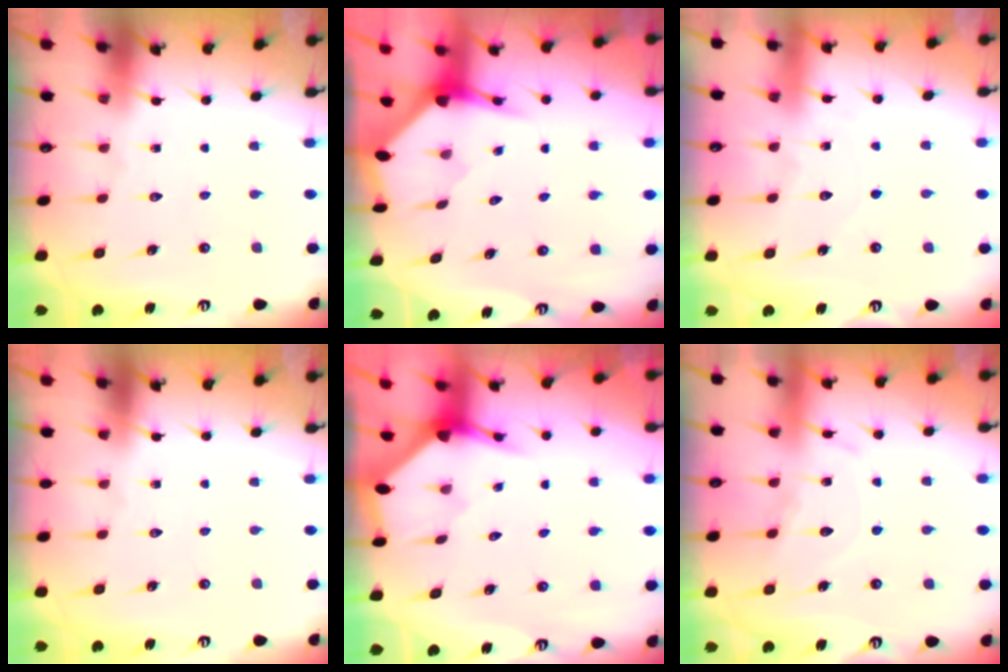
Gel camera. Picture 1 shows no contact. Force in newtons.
{"total": 3.3, "press": 3.3, "slide": 0.3}
{"total": 3.5, "press": 3.5, "slide": 0.4}
{"total": 0.0}
{"total": 3.2, "press": 3.2, "slide": 0.3}
{"total": 10.1, "press": 10.1, "slide": 0.7}